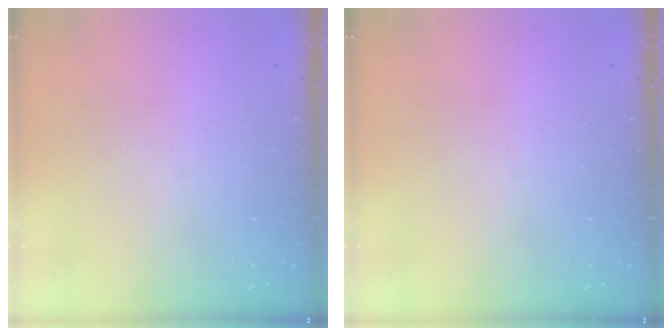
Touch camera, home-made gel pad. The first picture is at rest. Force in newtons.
{"total": 0.0}